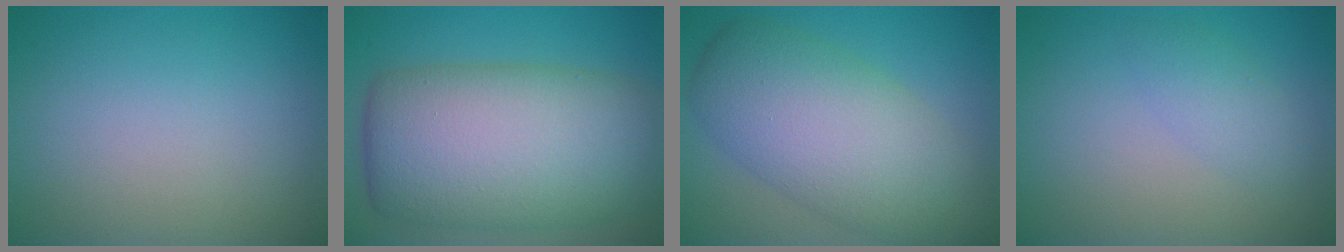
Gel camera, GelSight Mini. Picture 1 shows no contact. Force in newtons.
{"total": 13.2, "press": 13.2, "slide": 0.4}
{"total": 9.3, "press": 9.3, "slide": 0.6}
{"total": 1.9, "press": 1.9, "slide": 0.0}